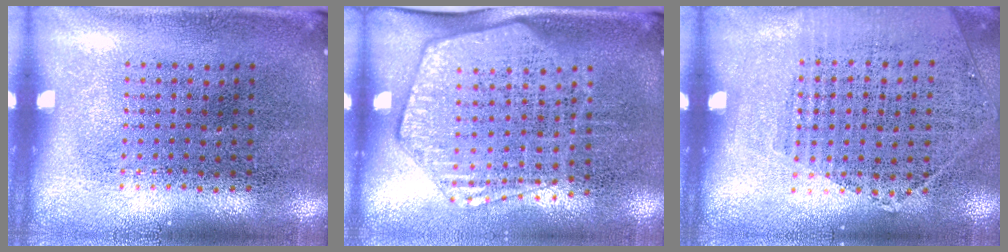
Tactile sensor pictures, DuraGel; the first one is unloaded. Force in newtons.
{"total": 1.9, "press": 1.7, "slide": 0.9}
{"total": 1.1, "press": 1.0, "slide": 0.6}